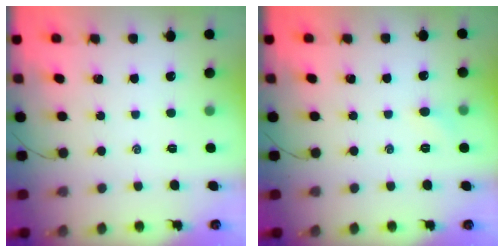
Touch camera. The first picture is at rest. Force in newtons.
{"total": 4.0, "press": 3.8, "slide": 1.1}